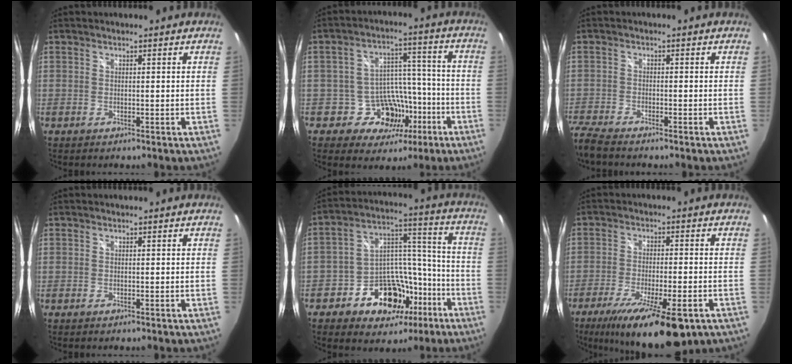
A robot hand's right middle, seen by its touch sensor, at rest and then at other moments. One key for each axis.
{"total": 10.6, "fx": -5.2, "fy": 8.5, "fz": 3.7, "tx": -0.070, "ty": 0.035, "tz": -0.063}
{"total": 5.3, "fx": -4.8, "fy": 0.6, "fz": 2.1, "tx": -0.068, "ty": -0.021, "tz": -0.093}
{"total": 0.0}
{"total": 15.2, "fx": -7.9, "fy": 11.0, "fz": 6.9, "tx": -0.126, "ty": 0.056, "tz": -0.102}
{"total": 17.3, "fx": -10.7, "fy": 4.9, "fz": 12.6, "tx": -0.234, "ty": -0.051, "tz": -0.166}